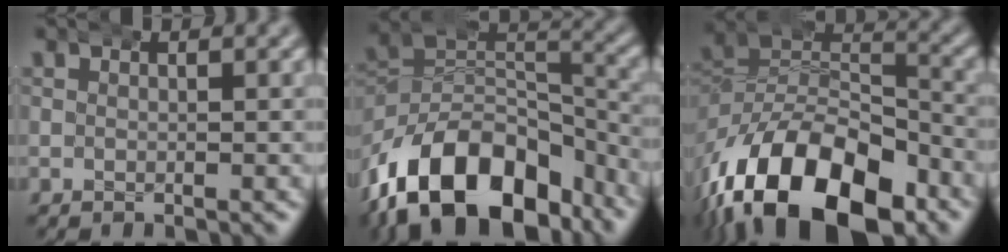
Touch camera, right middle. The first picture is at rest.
{"total": 16.7, "force": [-8.3, 11.0, 9.4], "torque": [-0.185, -0.059, -0.106]}
{"total": 16.0, "force": [-7.4, 9.9, 10.3], "torque": [-0.197, -0.064, -0.088]}